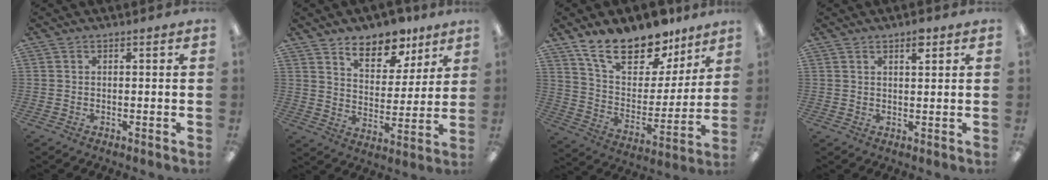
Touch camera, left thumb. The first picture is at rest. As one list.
[{"total": 10.9, "force": [8.8, 5.0, 4.0], "torque": [-0.057, -0.059, 0.157]}, {"total": 19.3, "force": [15.0, 8.6, 8.6], "torque": [-0.155, -0.096, 0.267]}, {"total": 3.2, "force": [2.3, 1.1, 2.0], "torque": [-0.019, -0.007, 0.035]}]